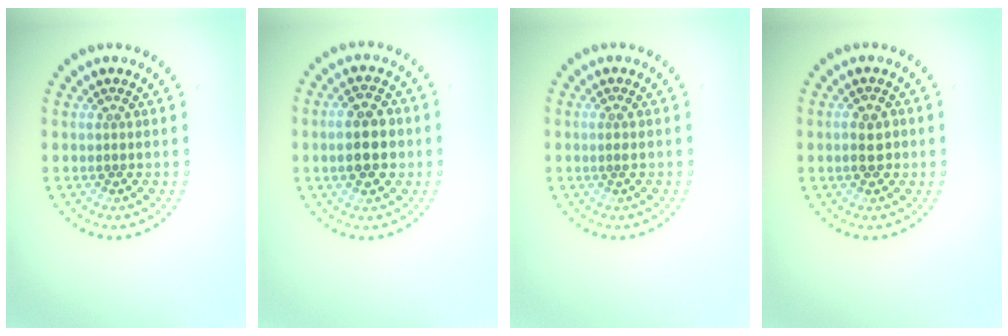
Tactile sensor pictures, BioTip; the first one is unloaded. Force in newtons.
{"total": 4.4, "press": 4.4, "slide": 0.3}
{"total": 0.5, "press": 0.2, "slide": 0.5}
{"total": 2.1, "press": 2.1, "slide": 0.3}